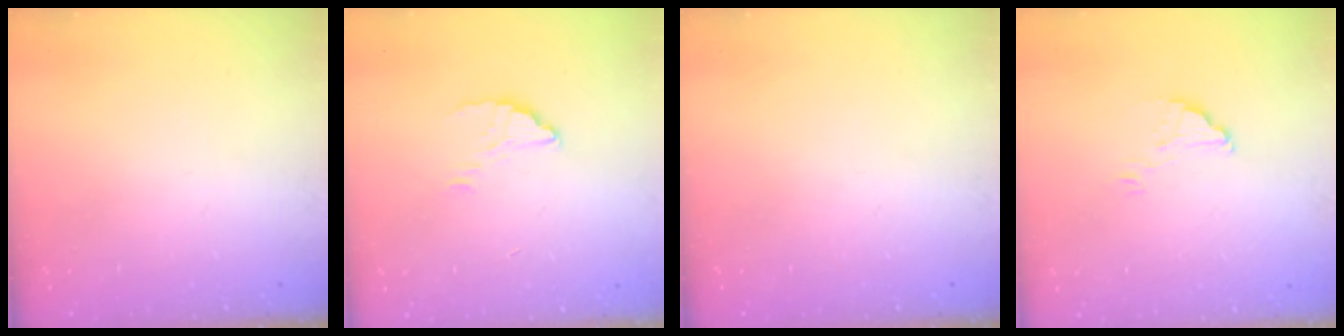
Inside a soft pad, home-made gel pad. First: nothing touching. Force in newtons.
{"total": 2.4, "press": 2.4, "slide": 0.0}
{"total": 0.0}
{"total": 2.2, "press": 2.2, "slide": 0.1}